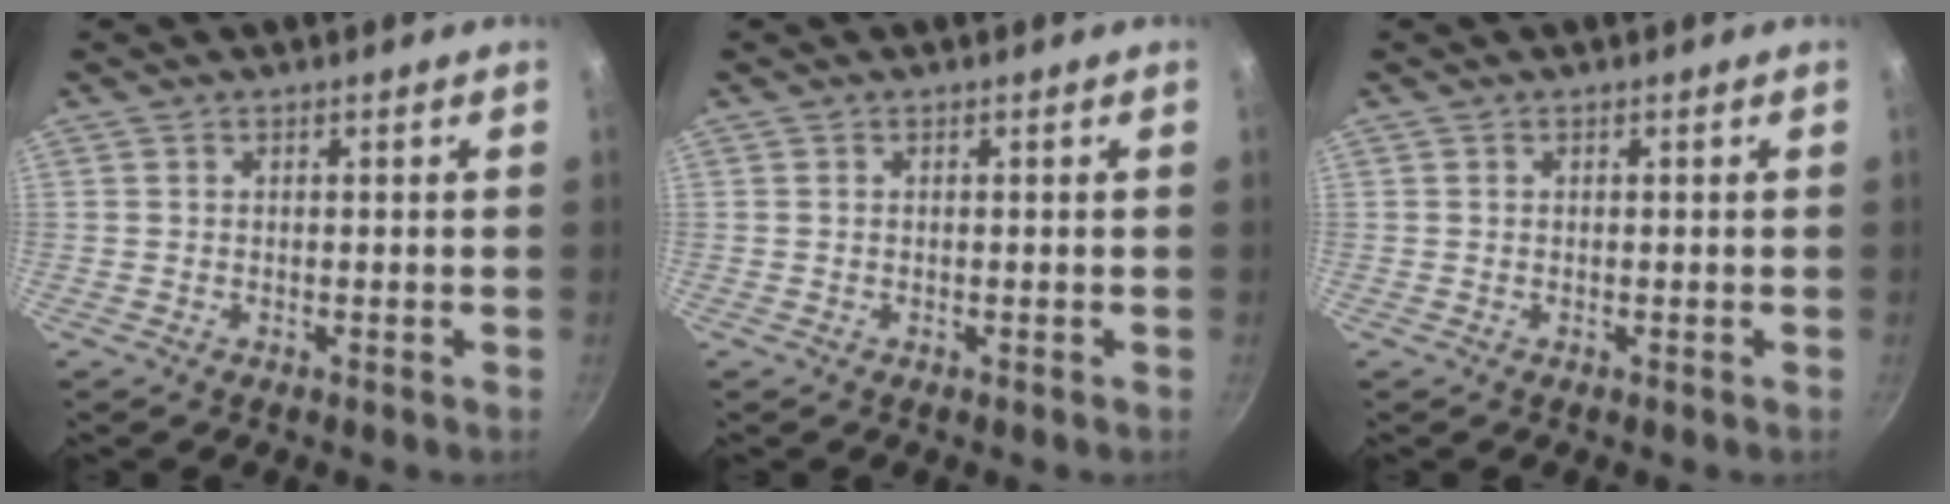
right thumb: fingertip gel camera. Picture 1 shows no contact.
{"total": 0.0}
{"total": 0.0}